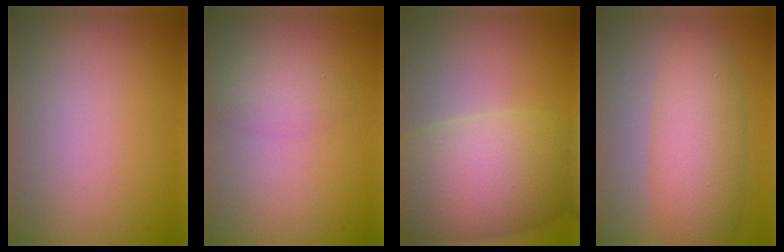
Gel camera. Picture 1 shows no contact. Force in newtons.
{"total": 1.9, "press": 1.9, "slide": 0.1}
{"total": 11.2, "press": 11.2, "slide": 0.2}
{"total": 6.0, "press": 6.0, "slide": 0.1}